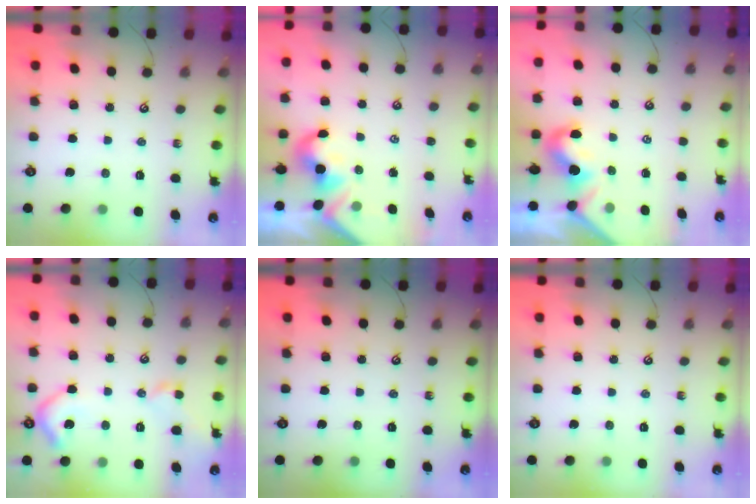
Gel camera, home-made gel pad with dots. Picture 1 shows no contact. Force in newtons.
{"total": 3.9, "press": 3.9, "slide": 0.5}
{"total": 2.1, "press": 2.1, "slide": 0.6}
{"total": 5.3, "press": 5.1, "slide": 1.1}
{"total": 0.0}
{"total": 0.0}